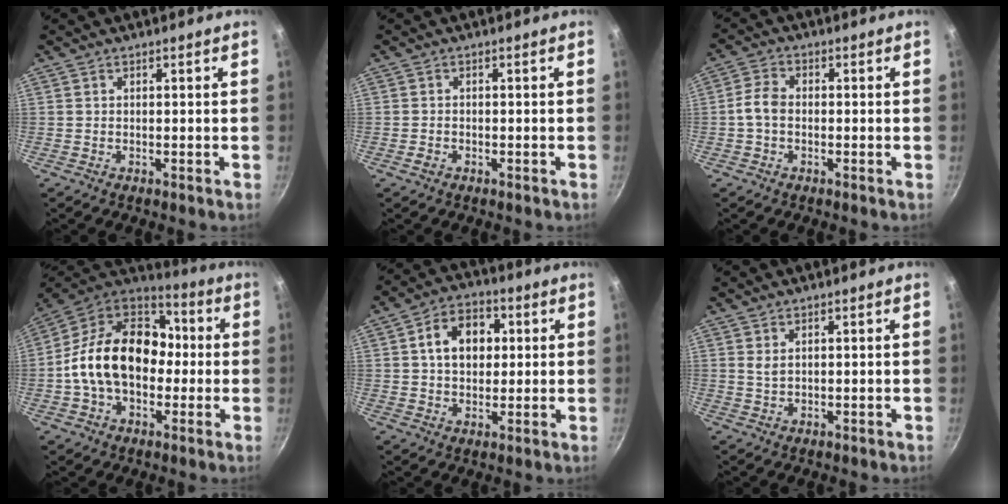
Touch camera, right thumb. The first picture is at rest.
{"total": 1.4, "force": [-0.8, 0.9, 0.7], "torque": [-0.015, 0.009, -0.013]}
{"total": 4.2, "force": [-0.7, 3.0, 2.9], "torque": [-0.059, 0.019, -0.022]}
{"total": 21.3, "force": [-1.0, 15.2, 14.8], "torque": [-0.221, 0.051, -0.031]}
{"total": 10.1, "force": [1.9, 7.3, 6.6], "torque": [-0.078, 0.012, 0.021]}
{"total": 1.5, "force": [0.5, 0.8, 1.2], "torque": [-0.022, -0.005, 0.013]}